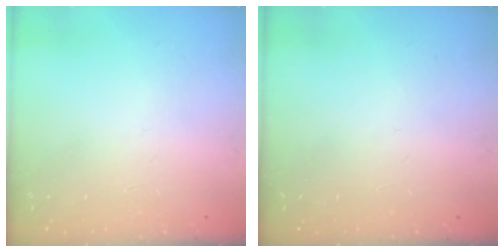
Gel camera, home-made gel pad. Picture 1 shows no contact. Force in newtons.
{"total": 0.0}